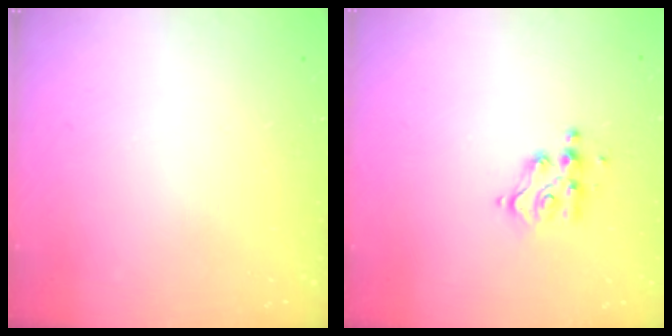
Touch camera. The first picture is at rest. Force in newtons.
{"total": 6.8, "press": 6.7, "slide": 0.6}